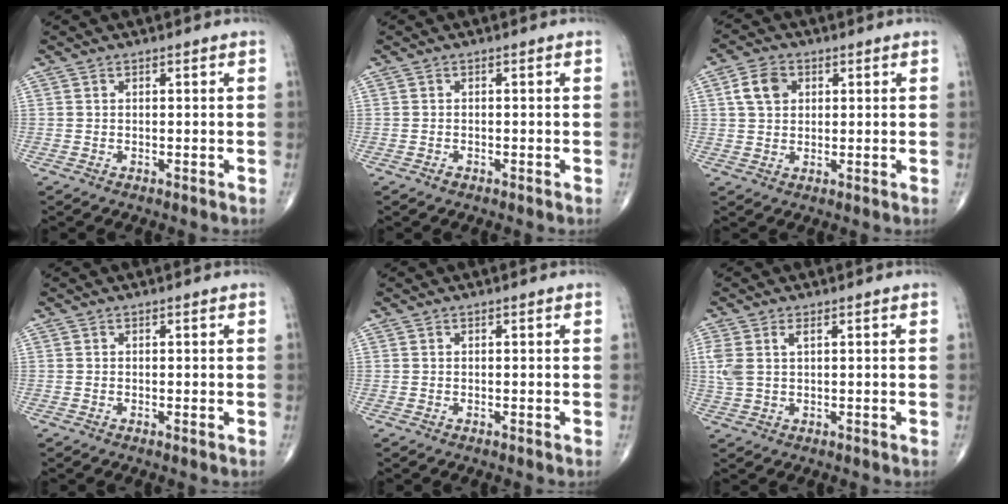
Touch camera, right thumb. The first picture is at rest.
{"total": 0.7, "force": [-0.5, 0.4, 0.3], "torque": [-0.005, 0.002, -0.010]}
{"total": 5.6, "force": [1.7, 4.1, 3.3], "torque": [-0.053, 0.004, 0.027]}
{"total": 0.0}
{"total": 0.0}
{"total": 4.5, "force": [1.4, 2.2, 3.7], "torque": [-0.106, 0.012, 0.036]}